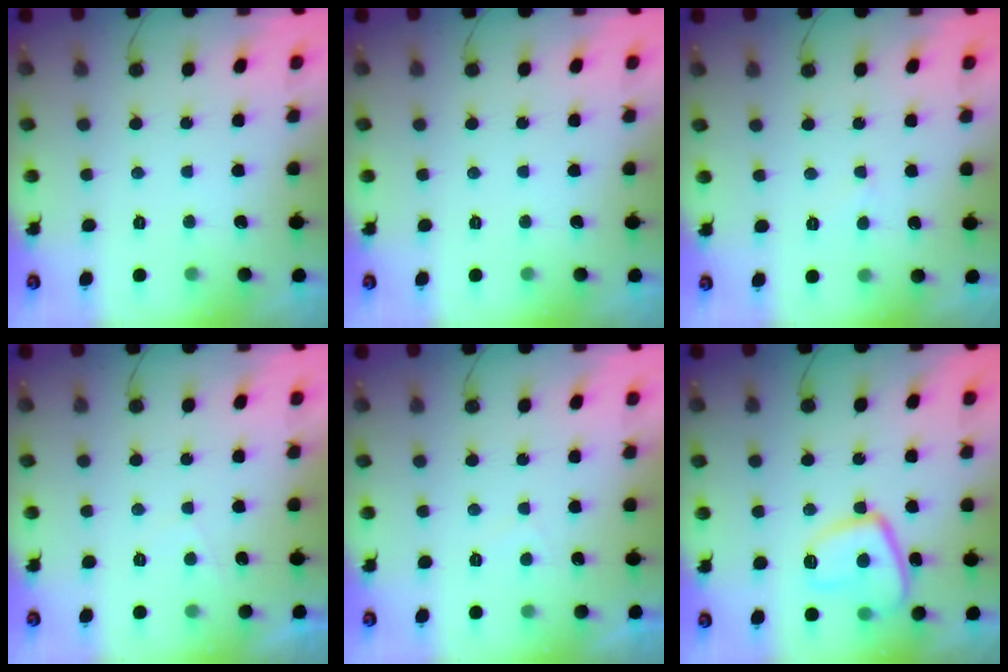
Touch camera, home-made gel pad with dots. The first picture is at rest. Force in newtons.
{"total": 0.0}
{"total": 3.0, "press": 3.0, "slide": 0.3}
{"total": 0.8, "press": 0.6, "slide": 0.6}
{"total": 1.4, "press": 1.2, "slide": 0.7}
{"total": 11.3, "press": 11.3, "slide": 1.1}